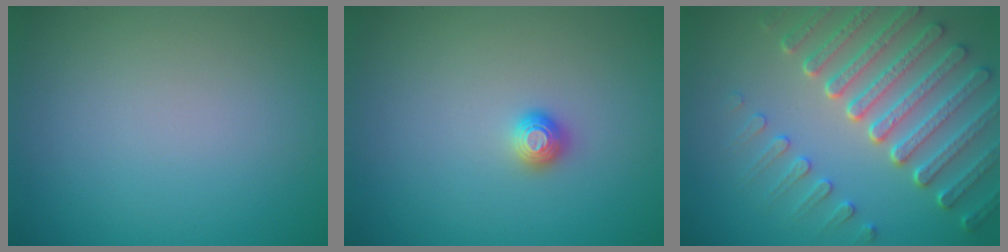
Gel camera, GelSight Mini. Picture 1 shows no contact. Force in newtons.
{"total": 1.1, "press": 1.0, "slide": 0.2}
{"total": 7.3, "press": 5.6, "slide": 4.6}